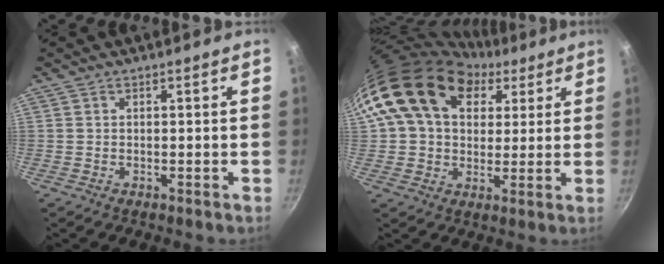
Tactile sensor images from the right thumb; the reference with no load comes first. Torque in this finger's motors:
{"motor_torque": [-1.88, 3.14, 1.75, -0.09, 0.75]}